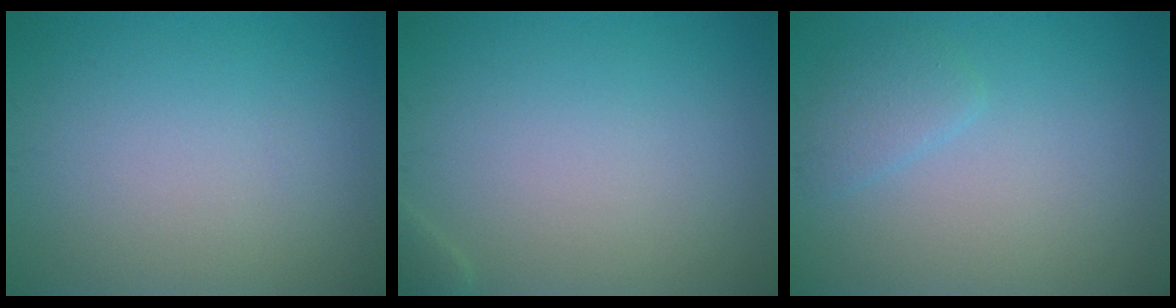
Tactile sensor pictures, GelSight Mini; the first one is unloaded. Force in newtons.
{"total": 0.7, "press": 0.7, "slide": 0.0}
{"total": 1.7, "press": 1.7, "slide": 0.1}